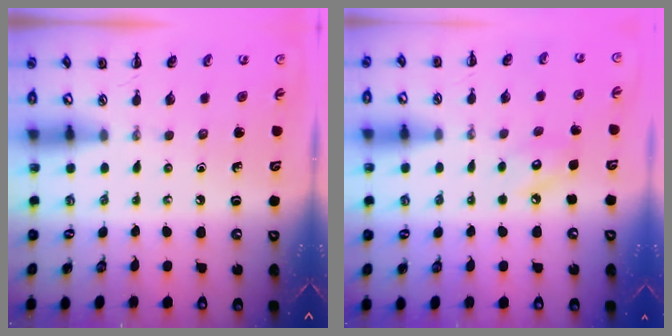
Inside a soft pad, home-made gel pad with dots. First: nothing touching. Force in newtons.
{"total": 5.6, "press": 5.6, "slide": 0.5}